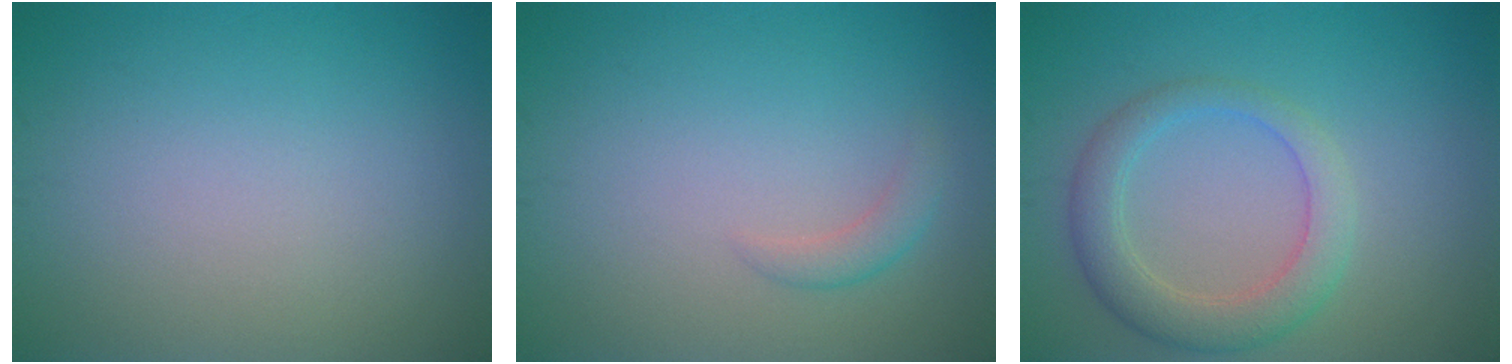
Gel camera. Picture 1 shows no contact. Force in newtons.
{"total": 1.4, "press": 1.4, "slide": 0.1}
{"total": 3.0, "press": 3.0, "slide": 0.3}